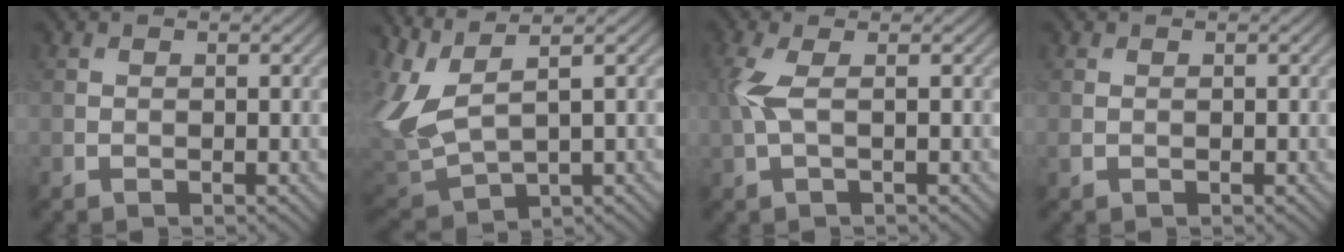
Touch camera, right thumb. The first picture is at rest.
{"total": 8.5, "force": [3.0, 3.0, 7.3], "torque": [-0.195, 0.004, 0.065]}
{"total": 3.3, "force": [0.4, 0.8, 3.2], "torque": [-0.081, 0.009, 0.004]}
{"total": 0.6, "force": [-0.1, 0.5, 0.3], "torque": [-0.008, -0.003, -0.001]}